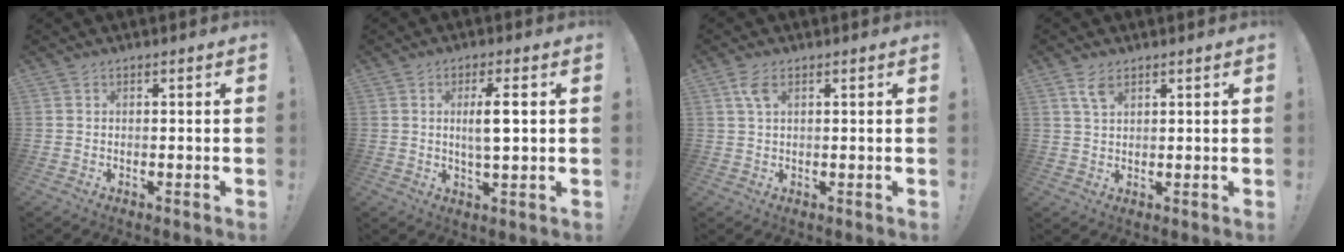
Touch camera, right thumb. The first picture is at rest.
{"total": 6.5, "force": [1.3, 1.3, 6.2], "torque": [-0.109, -0.007, 0.014]}
{"total": 4.1, "force": [1.6, 1.7, 3.4], "torque": [-0.067, 0.003, 0.029]}
{"total": 4.3, "force": [2.4, 1.8, 3.0], "torque": [-0.055, -0.007, 0.044]}